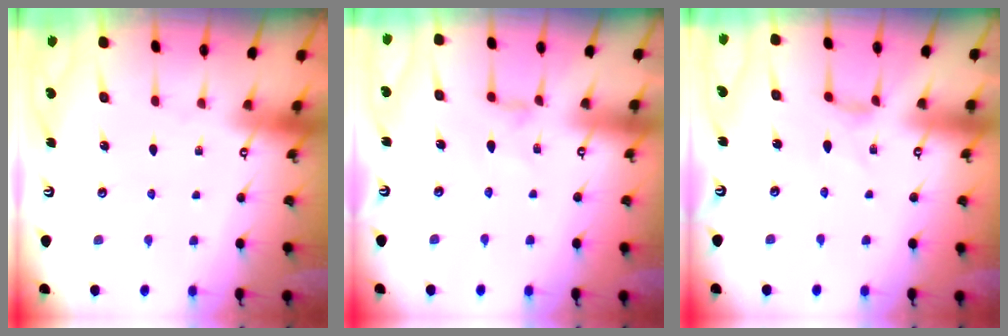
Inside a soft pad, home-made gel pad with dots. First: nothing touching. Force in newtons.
{"total": 2.4, "press": 2.4, "slide": 0.4}
{"total": 2.5, "press": 2.4, "slide": 0.4}